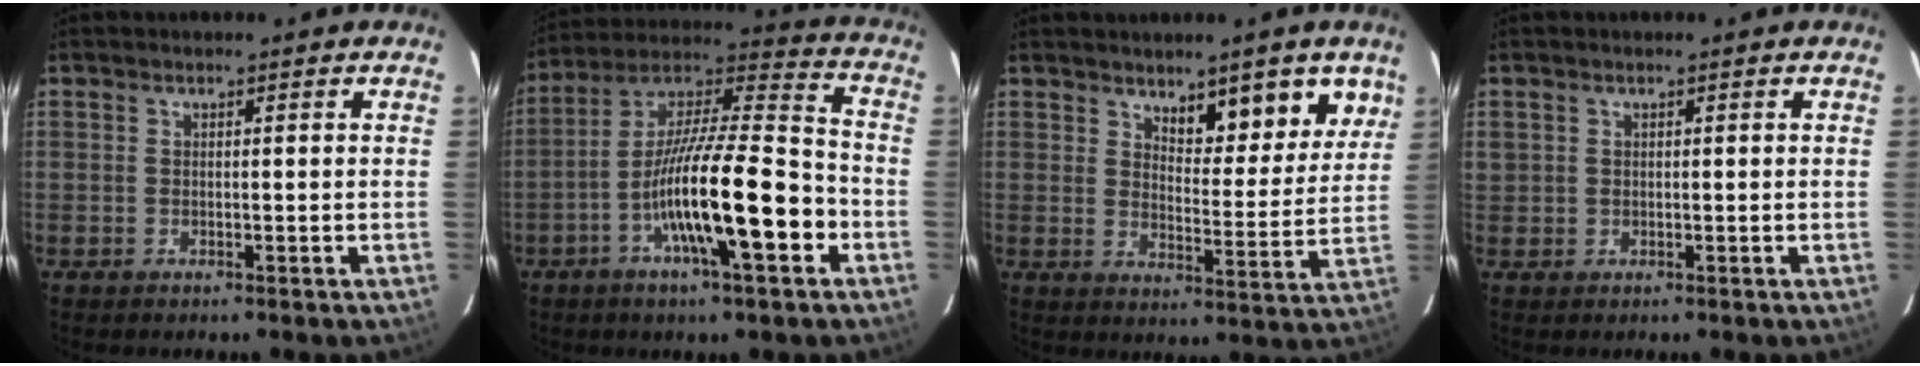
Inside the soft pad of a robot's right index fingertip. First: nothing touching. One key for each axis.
{"total": 18.6, "fx": -6.3, "fy": 2.1, "fz": 17.3, "tx": -0.310, "ty": -0.001, "tz": -0.108}
{"total": 9.1, "fx": 6.0, "fy": 3.1, "fz": 6.1, "tx": -0.068, "ty": -0.007, "tz": 0.090}
{"total": 1.2, "fx": 0.5, "fy": 1.1, "fz": 0.2, "tx": 0.004, "ty": 0.009, "tz": 0.008}